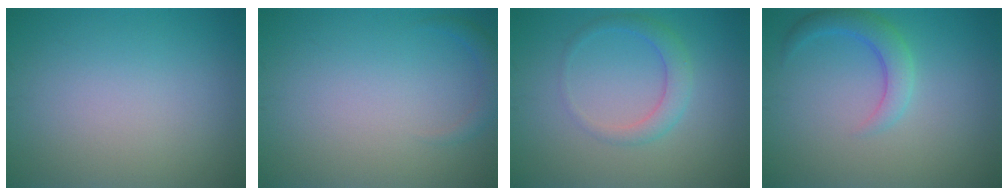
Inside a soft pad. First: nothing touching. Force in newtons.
{"total": 1.2, "press": 1.2, "slide": 0.2}
{"total": 2.4, "press": 2.4, "slide": 0.1}
{"total": 2.8, "press": 2.8, "slide": 0.4}